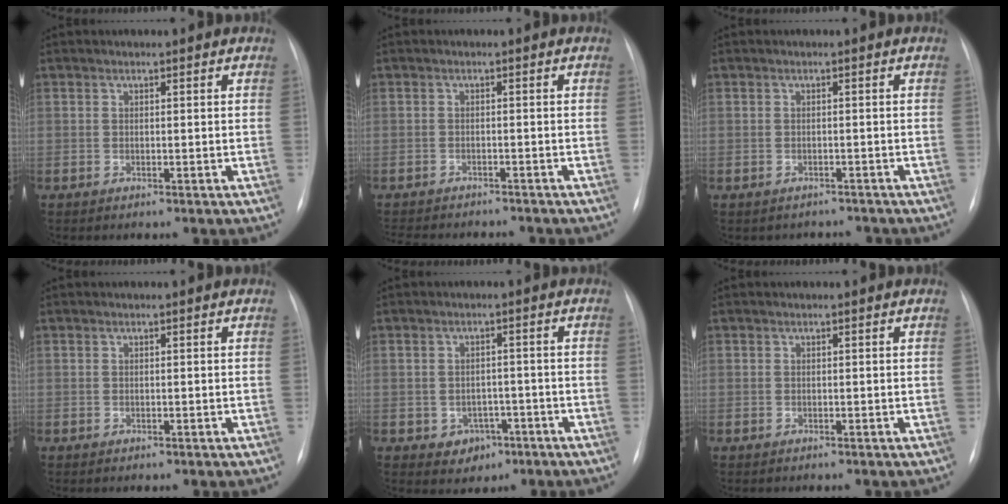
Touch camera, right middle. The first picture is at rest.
{"total": 10.5, "force": [-9.6, 2.4, 3.5], "torque": [-0.061, -0.005, -0.123]}
{"total": 2.9, "force": [-2.6, 1.3, -0.3], "torque": [0.003, 0.011, -0.034]}
{"total": 0.0}
{"total": 4.0, "force": [-1.7, 3.3, 1.4], "torque": [-0.011, 0.013, -0.011]}
{"total": 0.0}